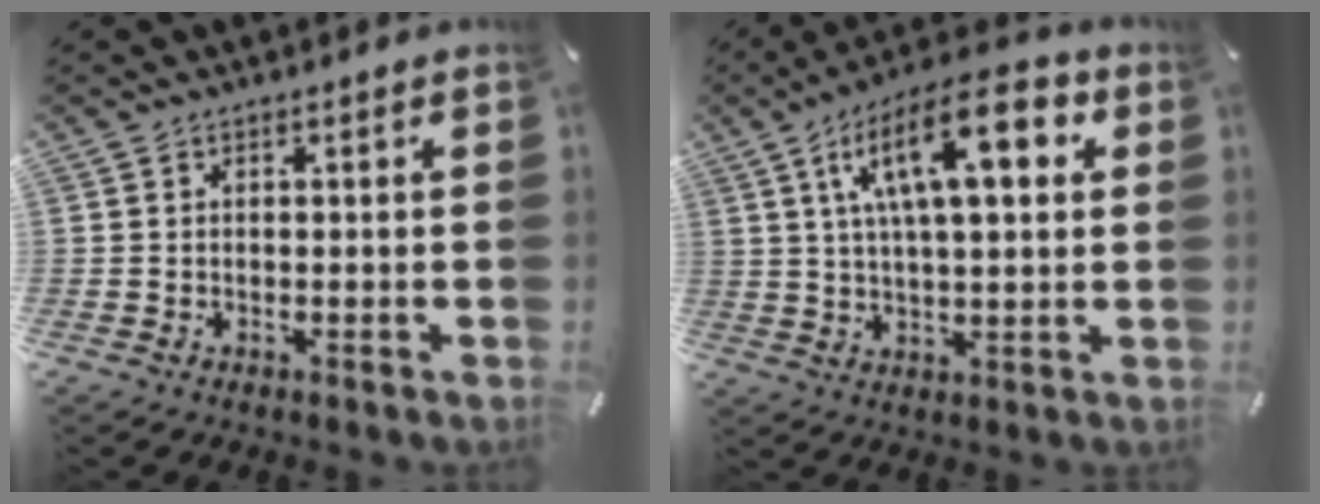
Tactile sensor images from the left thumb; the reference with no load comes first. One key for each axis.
{"total": 16.9, "fx": 6.9, "fy": 6.5, "fz": 14.0, "tx": -0.241, "ty": -0.005, "tz": 0.109}